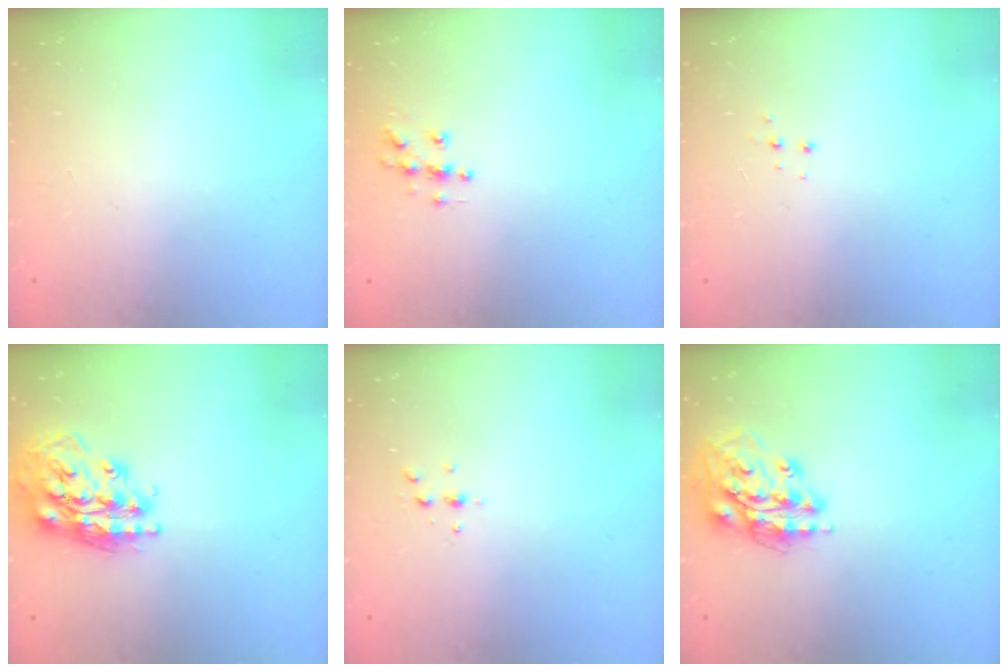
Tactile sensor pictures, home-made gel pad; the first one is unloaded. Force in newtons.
{"total": 5.7, "press": 5.7, "slide": 0.4}
{"total": 5.2, "press": 5.2, "slide": 0.3}
{"total": 18.4, "press": 18.3, "slide": 1.7}
{"total": 3.7, "press": 3.6, "slide": 0.5}
{"total": 15.4, "press": 15.3, "slide": 1.9}